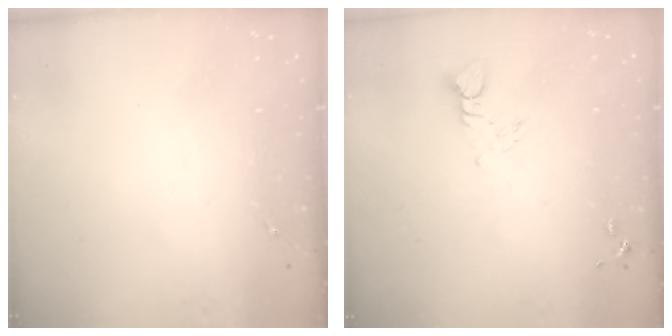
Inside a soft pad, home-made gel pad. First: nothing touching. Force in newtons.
{"total": 3.9, "press": 3.9, "slide": 0.5}